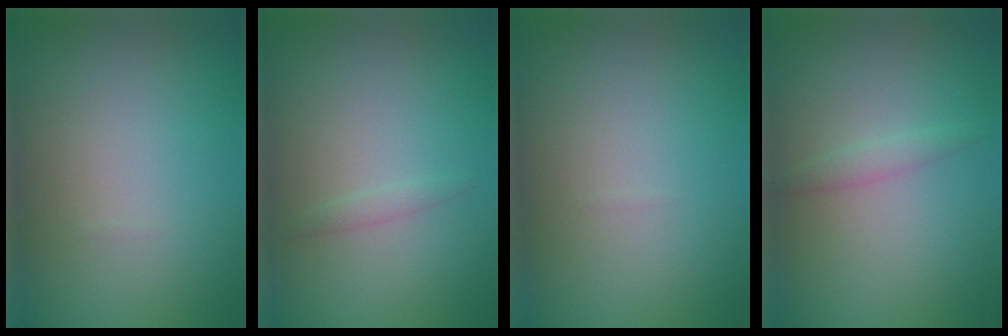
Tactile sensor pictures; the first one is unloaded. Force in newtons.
{"total": 0.8, "press": 0.8, "slide": 0.1}
{"total": 0.0}
{"total": 1.2, "press": 1.2, "slide": 0.1}